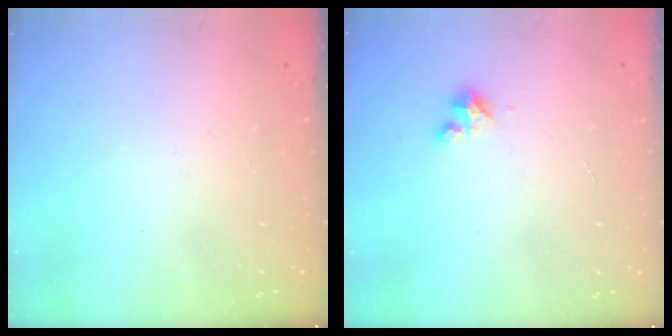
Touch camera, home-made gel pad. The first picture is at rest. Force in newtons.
{"total": 2.0, "press": 2.0, "slide": 0.3}